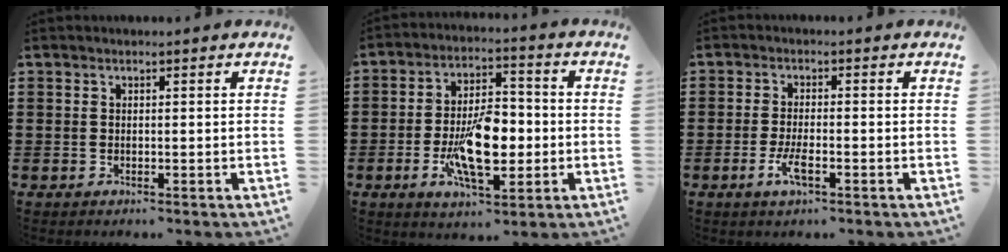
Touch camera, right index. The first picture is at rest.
{"total": 11.5, "force": [-2.2, 5.3, 10.0], "torque": [-0.195, -0.005, -0.040]}
{"total": 3.7, "force": [-1.6, 1.0, 3.2], "torque": [-0.072, -0.004, -0.035]}